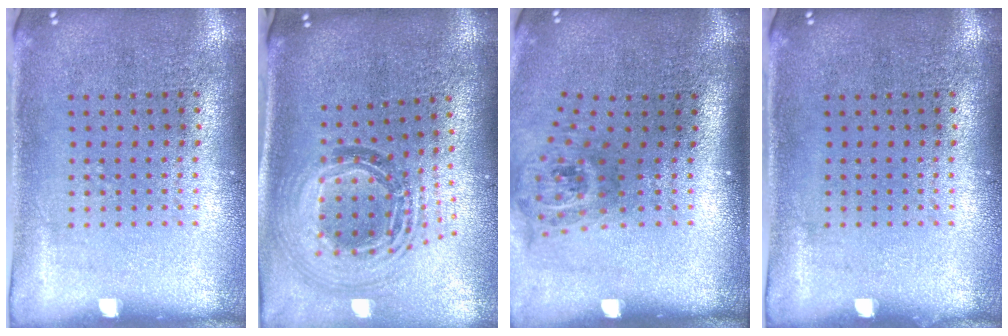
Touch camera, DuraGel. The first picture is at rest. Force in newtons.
{"total": 1.6, "press": 1.4, "slide": 0.8}
{"total": 2.0, "press": 1.4, "slide": 1.5}
{"total": 0.0}